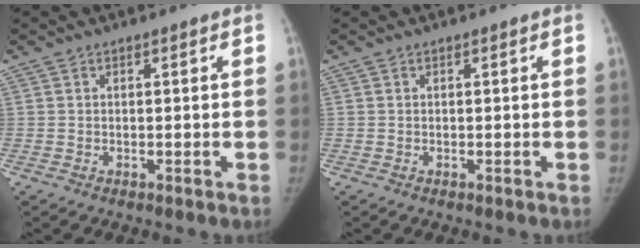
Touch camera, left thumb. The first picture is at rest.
{"total": 0.0}